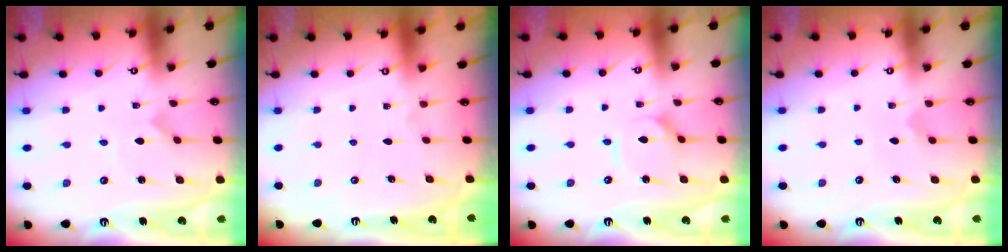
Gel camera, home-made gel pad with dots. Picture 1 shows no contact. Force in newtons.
{"total": 0.0}
{"total": 5.4, "press": 5.4, "slide": 0.6}
{"total": 3.4, "press": 3.3, "slide": 0.6}